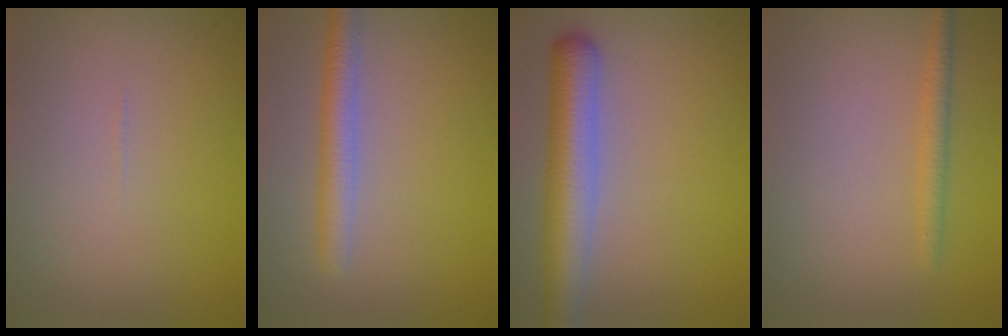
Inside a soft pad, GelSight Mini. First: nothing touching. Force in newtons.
{"total": 3.0, "press": 3.0, "slide": 0.1}
{"total": 6.3, "press": 6.3, "slide": 0.4}
{"total": 1.5, "press": 1.5, "slide": 0.2}